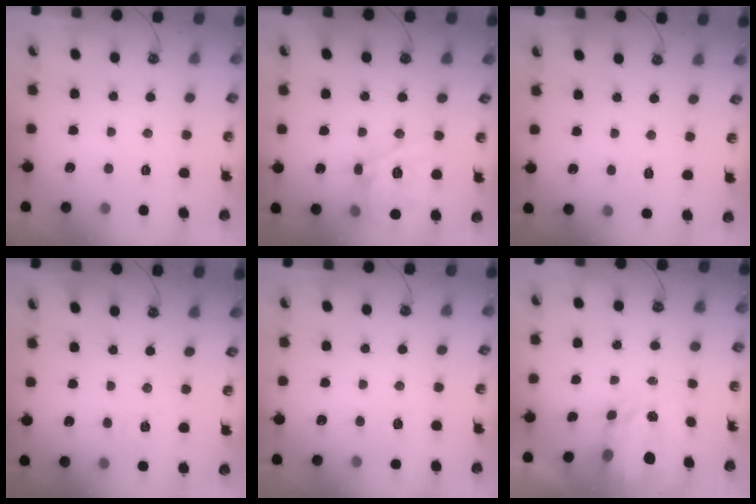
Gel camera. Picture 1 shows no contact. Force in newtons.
{"total": 15.7, "press": 15.6, "slide": 1.7}
{"total": 2.5, "press": 2.5, "slide": 0.5}
{"total": 4.1, "press": 4.1, "slide": 0.3}
{"total": 6.6, "press": 6.6, "slide": 0.5}
{"total": 3.7, "press": 3.6, "slide": 0.4}